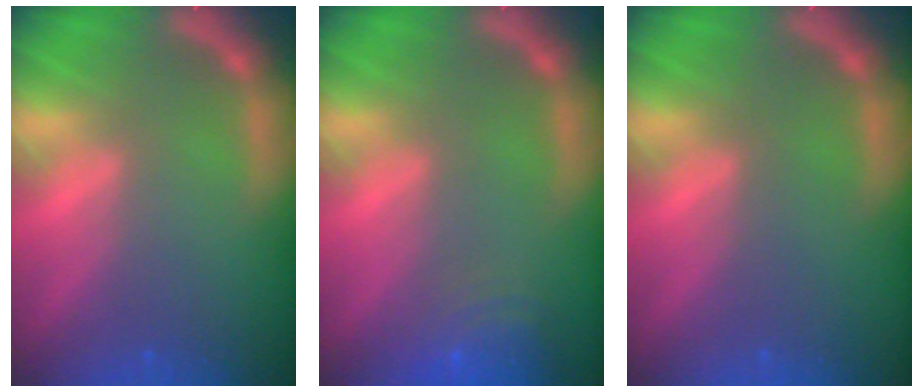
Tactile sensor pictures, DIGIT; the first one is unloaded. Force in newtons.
{"total": 5.6}
{"total": 0.0}